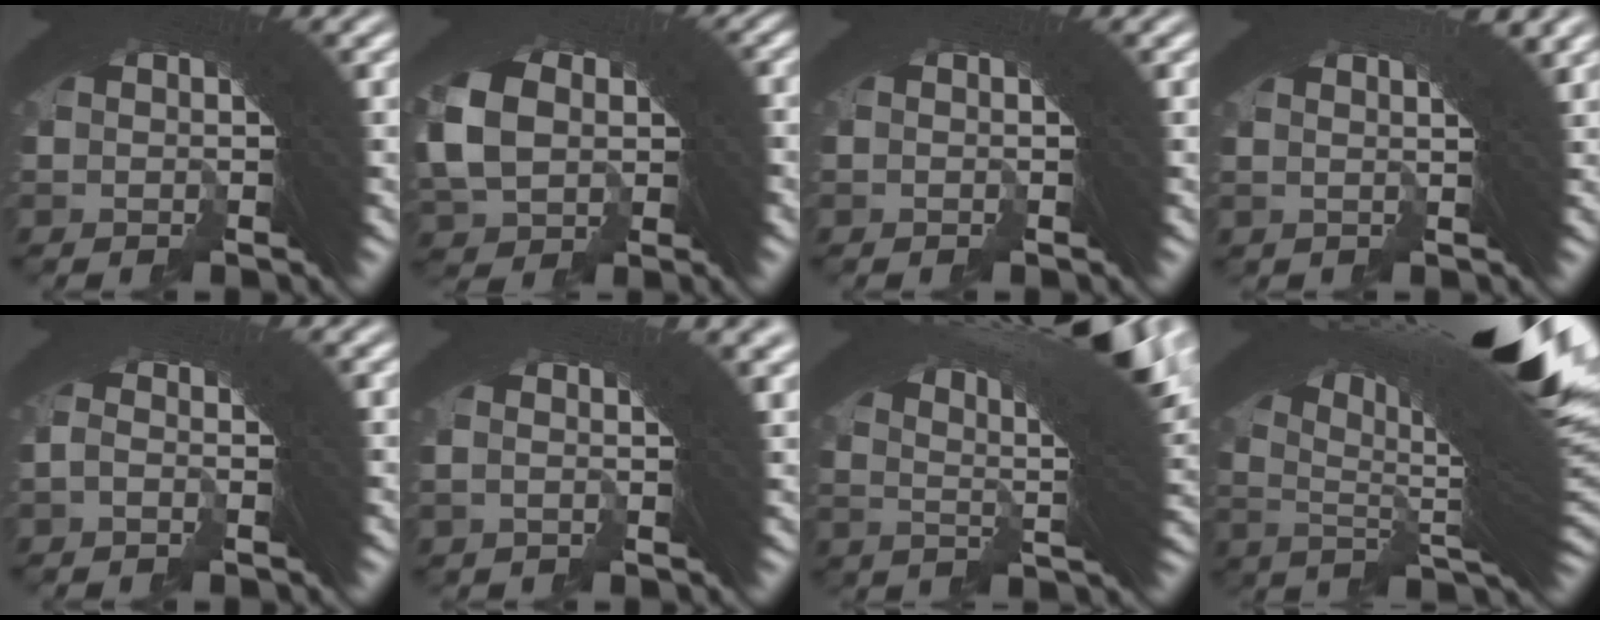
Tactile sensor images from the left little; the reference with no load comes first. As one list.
[{"total": 5.9, "force": [0.7, 4.7, 3.6], "torque": [-0.068, -0.003, 0.016]}, {"total": 0.0}, {"total": 3.1, "force": [2.5, -0.8, 1.6], "torque": [-0.012, 0.011, 0.041]}, {"total": 1.0, "force": [-0.8, -0.4, -0.1], "torque": [-0.002, 0.010, -0.020]}, {"total": 2.5, "force": [1.1, 0.2, 2.3], "torque": [-0.014, 0.022, 0.007]}, {"total": 13.3, "force": [8.1, 3.2, 10.0], "torque": [-0.122, 0.041, 0.114]}, {"total": 19.8, "force": [9.5, 6.7, 16.0], "torque": [-0.212, 0.034, 0.135]}]